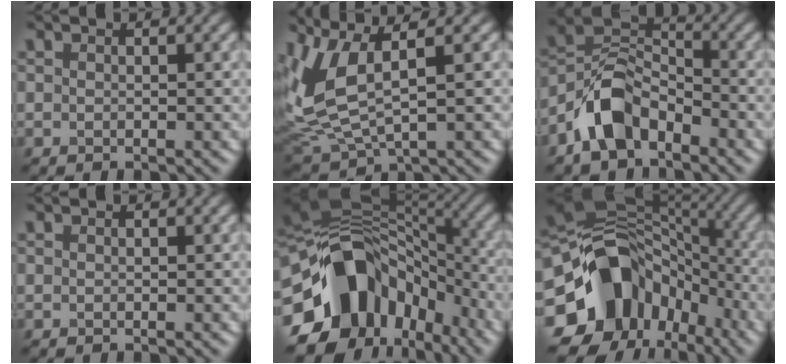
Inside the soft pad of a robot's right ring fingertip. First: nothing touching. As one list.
[{"total": 6.9, "force": [2.2, 3.0, 5.8], "torque": [-0.150, 0.000, 0.049]}, {"total": 6.1, "force": [-3.8, 3.5, 3.3], "torque": [-0.055, 0.009, -0.081]}, {"total": 0.0}, {"total": 15.1, "force": [-4.1, 11.1, 9.3], "torque": [-0.161, 0.001, -0.074]}, {"total": 15.6, "force": [-4.6, 12.3, 8.3], "torque": [-0.151, 0.006, -0.083]}]